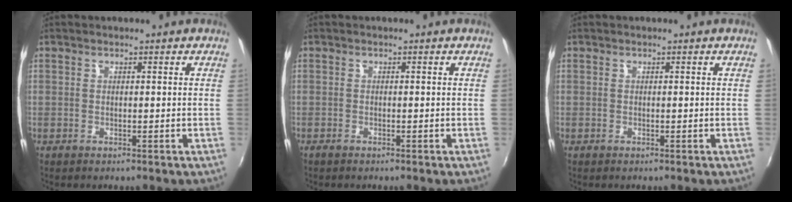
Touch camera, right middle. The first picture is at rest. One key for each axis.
{"total": 0.6, "fx": -0.6, "fy": 0.2, "fz": 0.2, "tx": -0.005, "ty": -0.003, "tz": -0.012}
{"total": 0.0}